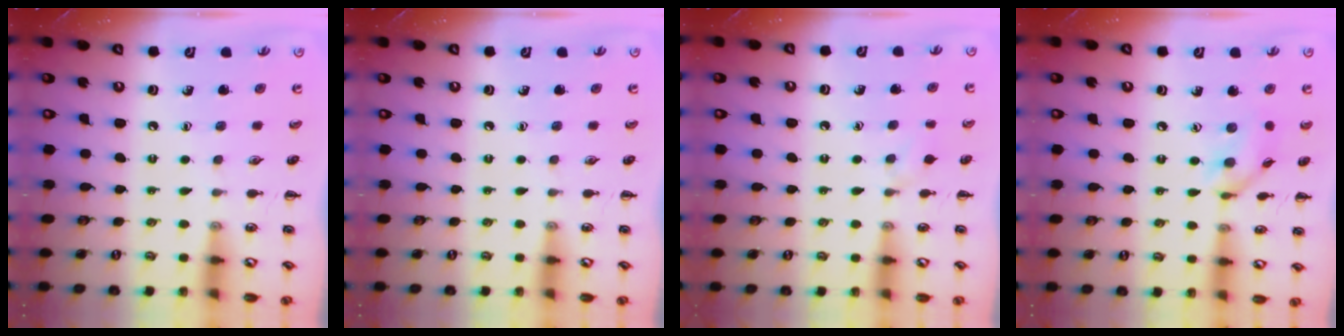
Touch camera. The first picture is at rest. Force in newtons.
{"total": 0.0}
{"total": 5.2, "press": 4.8, "slide": 1.9}
{"total": 9.2, "press": 9.1, "slide": 0.8}